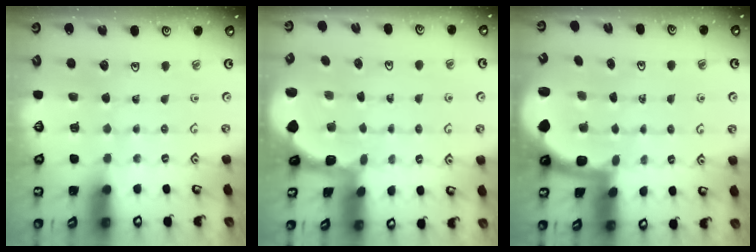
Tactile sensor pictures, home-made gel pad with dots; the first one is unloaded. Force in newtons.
{"total": 1.6, "press": 1.5, "slide": 0.3}
{"total": 1.7, "press": 1.7, "slide": 0.3}